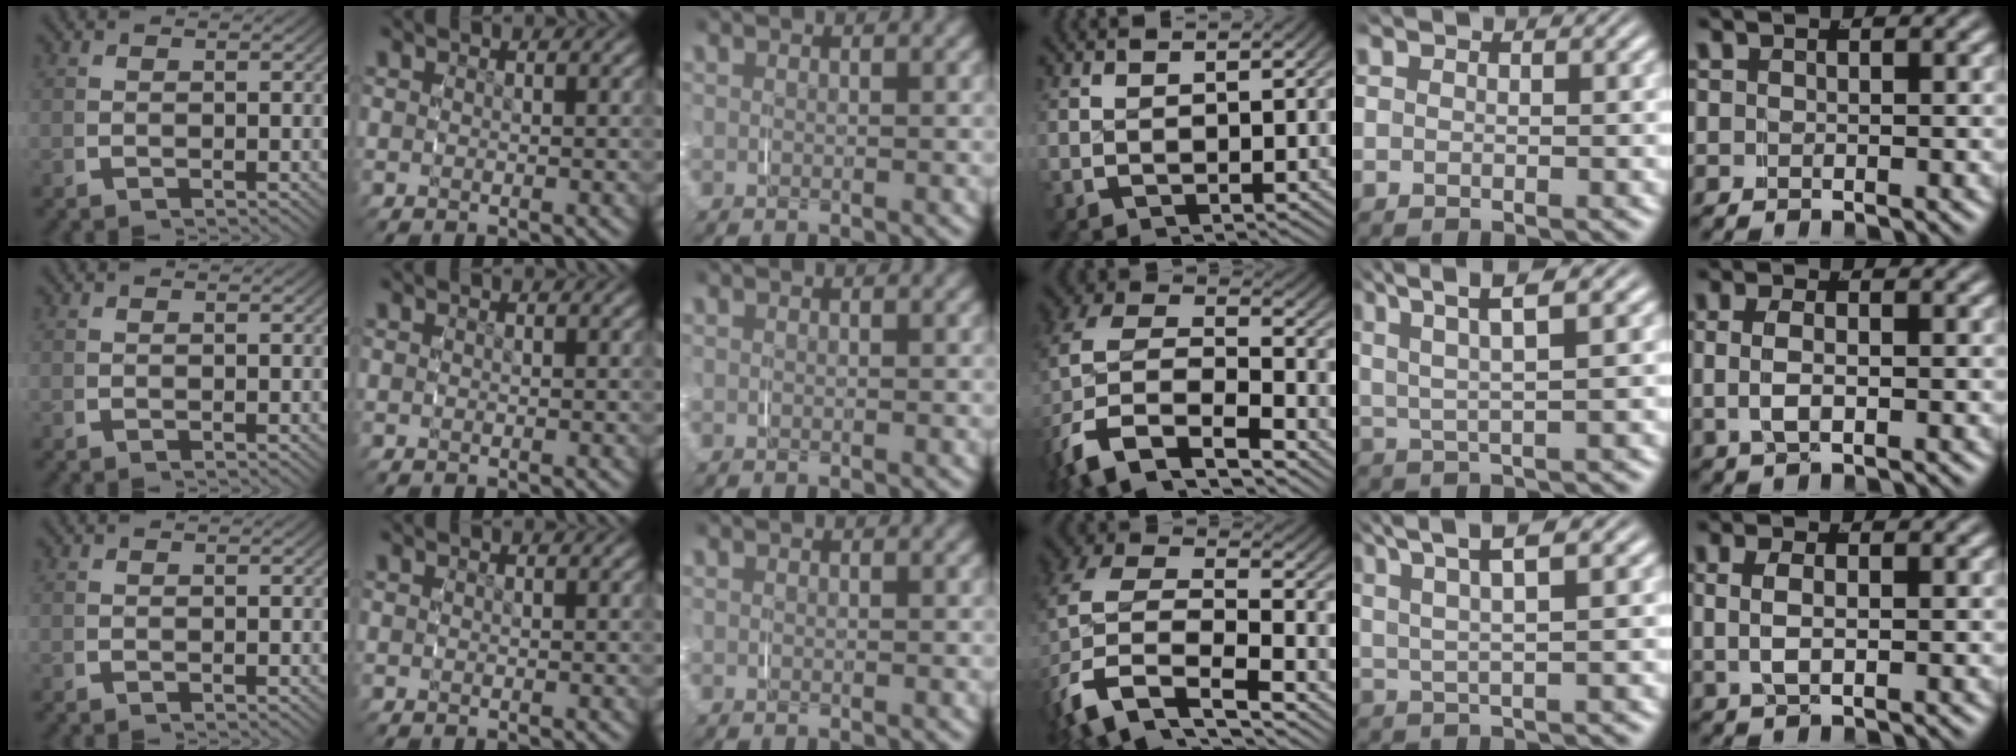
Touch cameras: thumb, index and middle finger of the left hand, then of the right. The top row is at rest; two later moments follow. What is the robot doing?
{"motion": "grasp_and_lifting", "object": "shirt"}